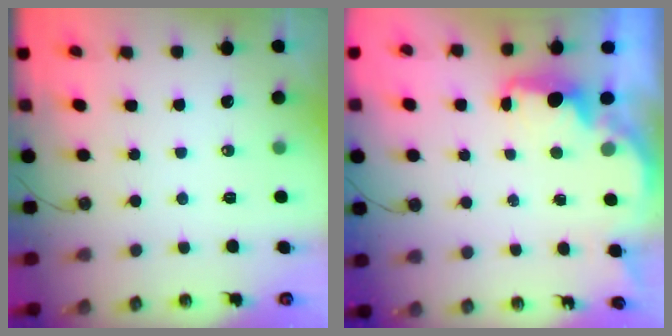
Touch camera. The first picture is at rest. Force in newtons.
{"total": 2.0, "press": 1.9, "slide": 0.6}